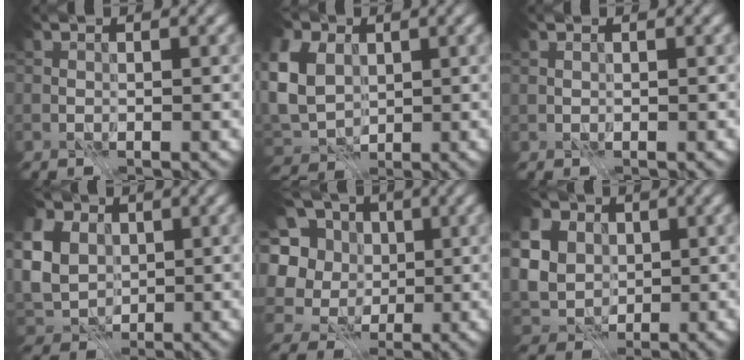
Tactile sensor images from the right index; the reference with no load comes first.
{"total": 9.4, "force": [2.1, 7.1, 5.8], "torque": [-0.134, 0.015, 0.028]}
{"total": 0.0}
{"total": 11.7, "force": [3.3, 9.1, 6.6], "torque": [-0.134, 0.025, 0.037]}
{"total": 11.2, "force": [2.1, 9.7, 5.3], "torque": [-0.153, 0.038, 0.007]}
{"total": 13.8, "force": [3.9, 11.2, 6.9], "torque": [-0.157, 0.012, 0.058]}